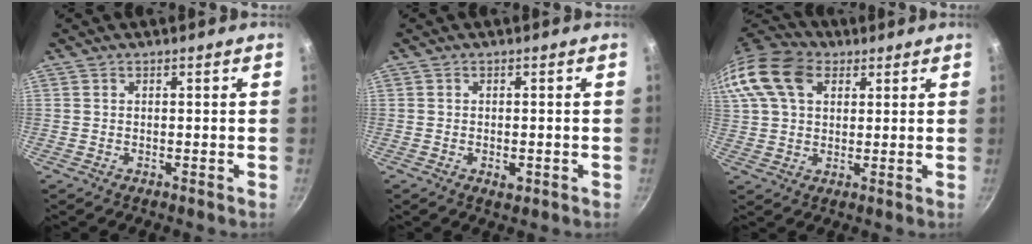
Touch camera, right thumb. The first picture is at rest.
{"total": 2.2, "force": [-0.7, 1.2, 1.7], "torque": [-0.022, -0.001, -0.010]}
{"total": 18.5, "force": [7.1, 12.9, 11.2], "torque": [-0.247, 0.030, 0.122]}